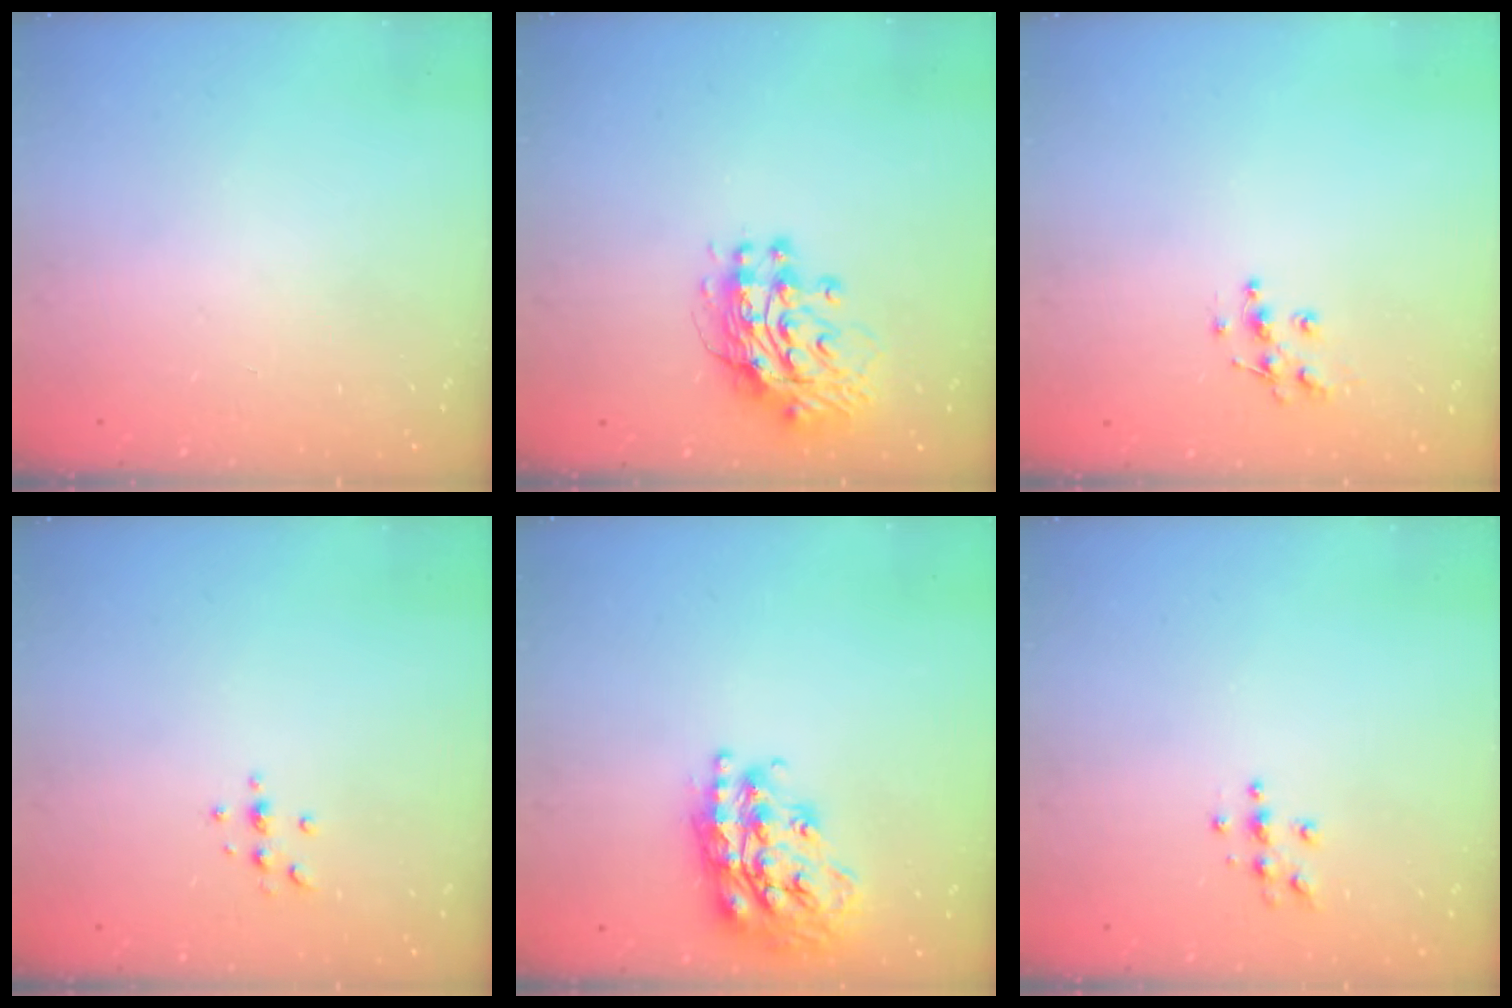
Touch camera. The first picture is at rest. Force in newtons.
{"total": 11.3, "press": 11.3, "slide": 1.1}
{"total": 7.8, "press": 7.7, "slide": 0.5}
{"total": 2.9, "press": 2.9, "slide": 0.4}
{"total": 20.8, "press": 20.8, "slide": 1.4}
{"total": 3.9, "press": 3.9, "slide": 0.3}